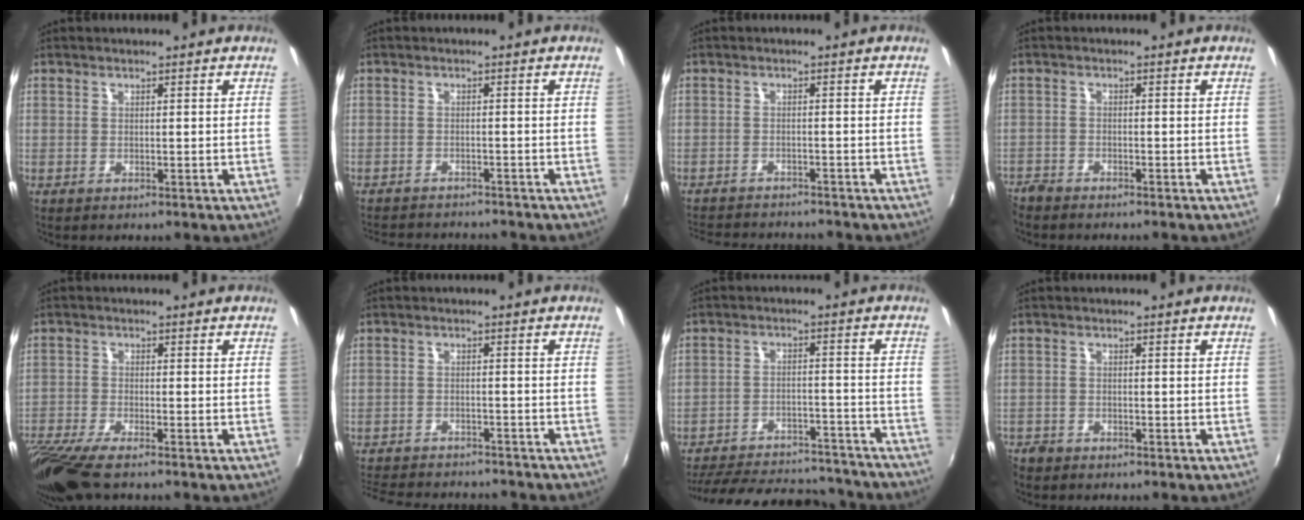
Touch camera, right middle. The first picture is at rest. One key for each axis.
{"total": 9.3, "fx": -8.6, "fy": 2.0, "fz": 2.9, "tx": -0.074, "ty": -0.013, "tz": -0.126}
{"total": 10.9, "fx": -10.0, "fy": 2.5, "fz": 3.6, "tx": -0.091, "ty": -0.011, "tz": -0.150}
{"total": 4.8, "fx": -4.4, "fy": 1.5, "fz": 1.1, "tx": -0.044, "ty": -0.019, "tz": -0.083}
{"total": 11.5, "fx": -9.0, "fy": 2.2, "fz": 6.8, "tx": -0.164, "ty": -0.048, "tz": -0.167}
{"total": 14.6, "fx": -12.9, "fy": 4.0, "fz": 5.4, "tx": -0.126, "ty": -0.009, "tz": -0.187}
{"total": 26.3, "fx": -23.0, "fy": 8.1, "fz": 9.9, "tx": -0.199, "ty": 0.009, "tz": -0.294}
{"total": 3.3, "fx": -2.7, "fy": 1.8, "fz": 0.5, "tx": -0.024, "ty": -0.007, "tz": -0.053}